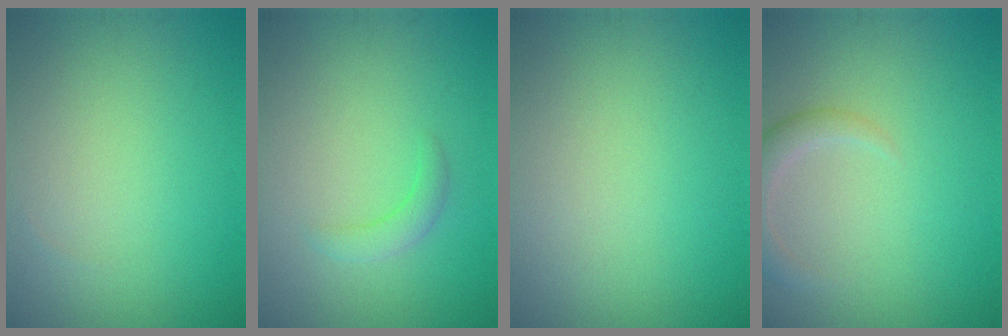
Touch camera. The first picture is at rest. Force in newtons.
{"total": 1.5, "press": 1.5, "slide": 0.2}
{"total": 0.0}
{"total": 2.4, "press": 2.3, "slide": 0.3}